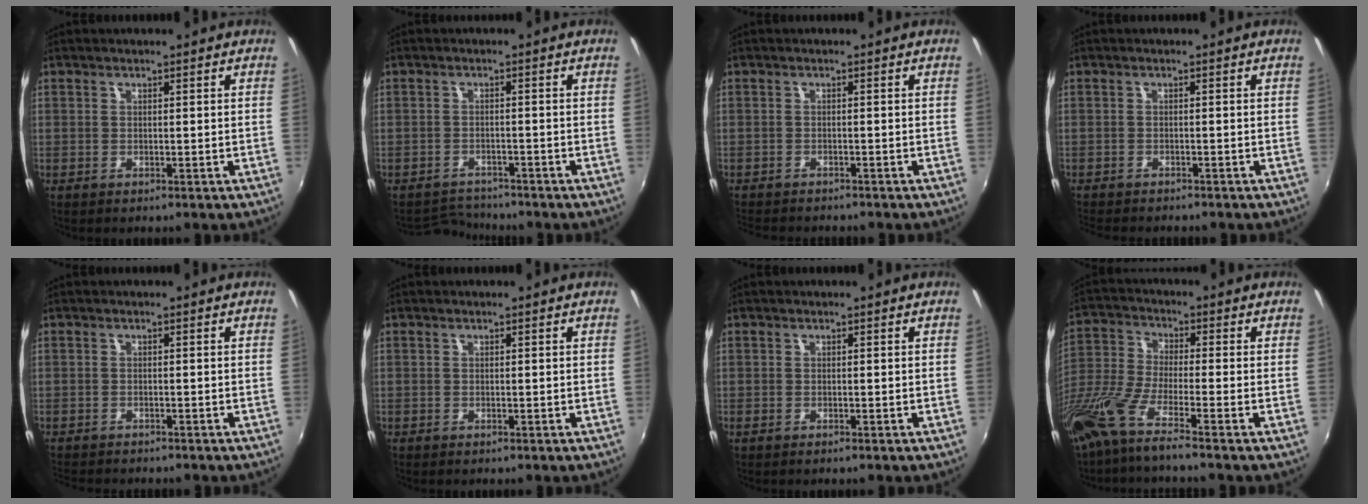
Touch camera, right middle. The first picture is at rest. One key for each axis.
{"total": 3.9, "fx": -3.8, "fy": 0.9, "fz": -0.5, "tx": -0.006, "ty": 0.003, "tz": -0.068}
{"total": 5.1, "fx": -4.7, "fy": 1.0, "fz": 1.6, "tx": -0.044, "ty": -0.017, "tz": -0.076}
{"total": 4.4, "fx": -4.1, "fy": 0.8, "fz": 1.4, "tx": -0.039, "ty": -0.017, "tz": -0.067}
{"total": 4.4, "fx": -4.1, "fy": 0.8, "fz": 1.3, "tx": -0.037, "ty": -0.017, "tz": -0.068}
{"total": 0.0}
{"total": 0.5, "fx": -0.4, "fy": 0.1, "fz": 0.3, "tx": -0.006, "ty": -0.002, "tz": -0.010}
{"total": 11.0, "fx": -7.6, "fy": 0.5, "fz": 8.0, "tx": -0.165, "ty": -0.031, "tz": -0.150}